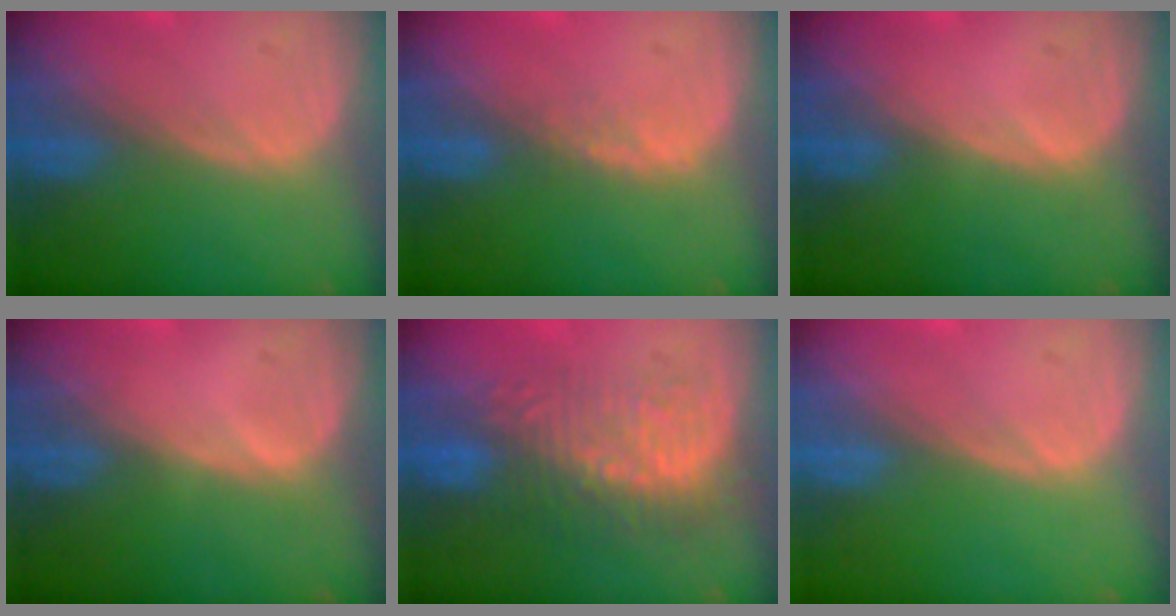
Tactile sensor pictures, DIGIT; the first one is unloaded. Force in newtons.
{"total": 1.0, "press": 1.0, "slide": 0.2}
{"total": 0.0}
{"total": 0.5, "press": 0.1, "slide": 0.5}
{"total": 8.8, "press": 8.5, "slide": 2.5}
{"total": 0.0}